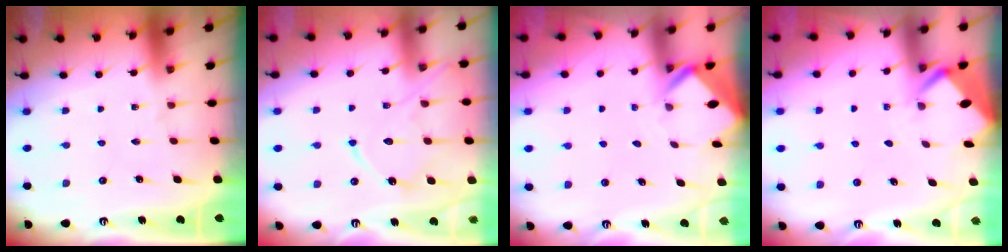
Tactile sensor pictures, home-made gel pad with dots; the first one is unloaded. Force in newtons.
{"total": 12.9, "press": 12.8, "slide": 1.2}
{"total": 2.8, "press": 2.8, "slide": 0.2}
{"total": 2.8, "press": 2.8, "slide": 0.2}